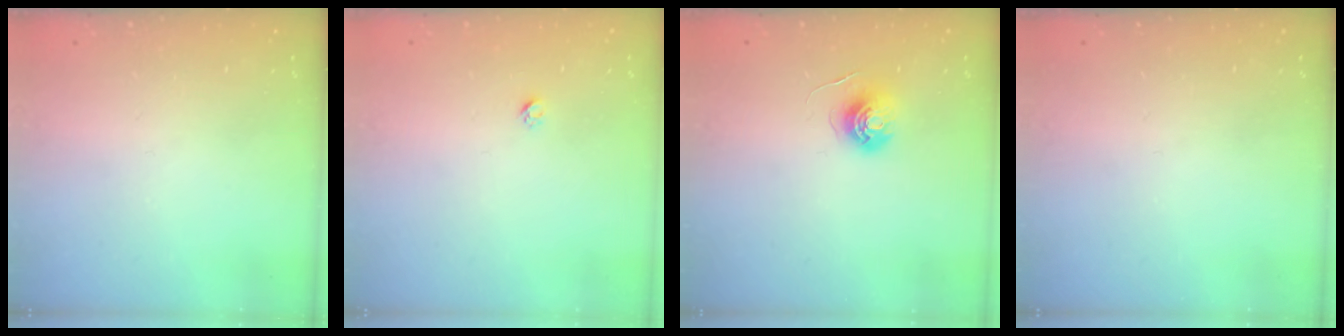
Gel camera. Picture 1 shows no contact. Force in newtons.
{"total": 1.9, "press": 1.9, "slide": 0.1}
{"total": 6.0, "press": 6.0, "slide": 0.3}
{"total": 0.0}